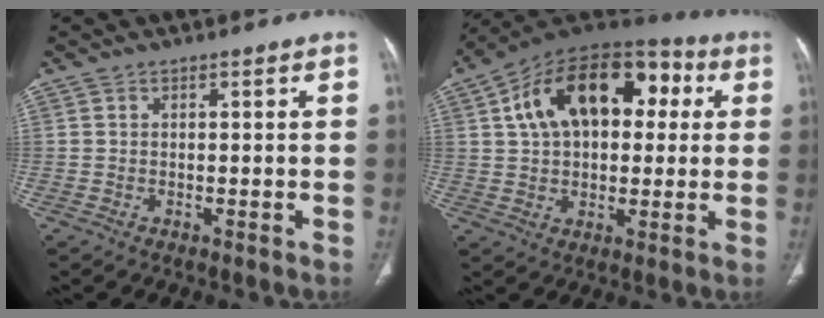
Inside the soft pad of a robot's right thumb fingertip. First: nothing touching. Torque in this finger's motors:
{"motor_torque": [-1.41, 2.13, 0.55, -0.10, 0.25]}